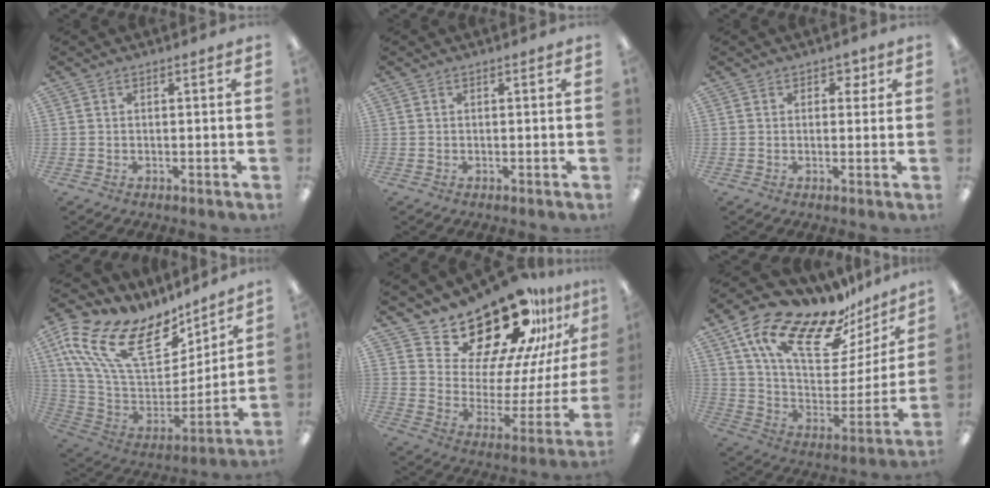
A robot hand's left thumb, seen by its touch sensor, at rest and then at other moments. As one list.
[{"total": 0.0}, {"total": 2.7, "force": [1.3, 2.1, 1.2], "torque": [-0.001, -0.003, 0.017]}, {"total": 21.9, "force": [12.3, 12.0, 13.6], "torque": [-0.275, -0.075, 0.222]}, {"total": 24.0, "force": [20.2, 8.7, 9.7], "torque": [-0.143, -0.156, 0.346]}, {"total": 21.5, "force": [16.2, 8.1, 11.6], "torque": [-0.199, -0.112, 0.276]}]